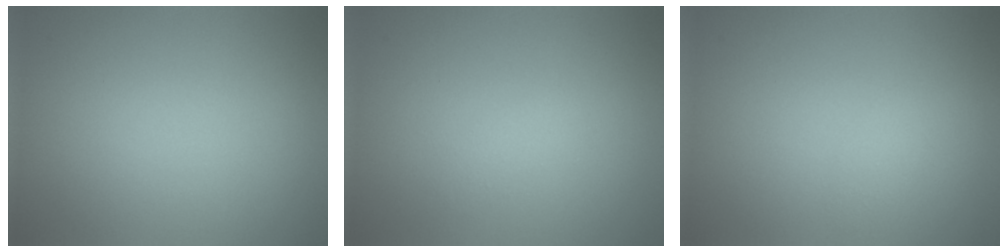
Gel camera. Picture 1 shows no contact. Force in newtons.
{"total": 0.8, "press": 0.8, "slide": 0.0}
{"total": 0.7, "press": 0.7, "slide": 0.1}